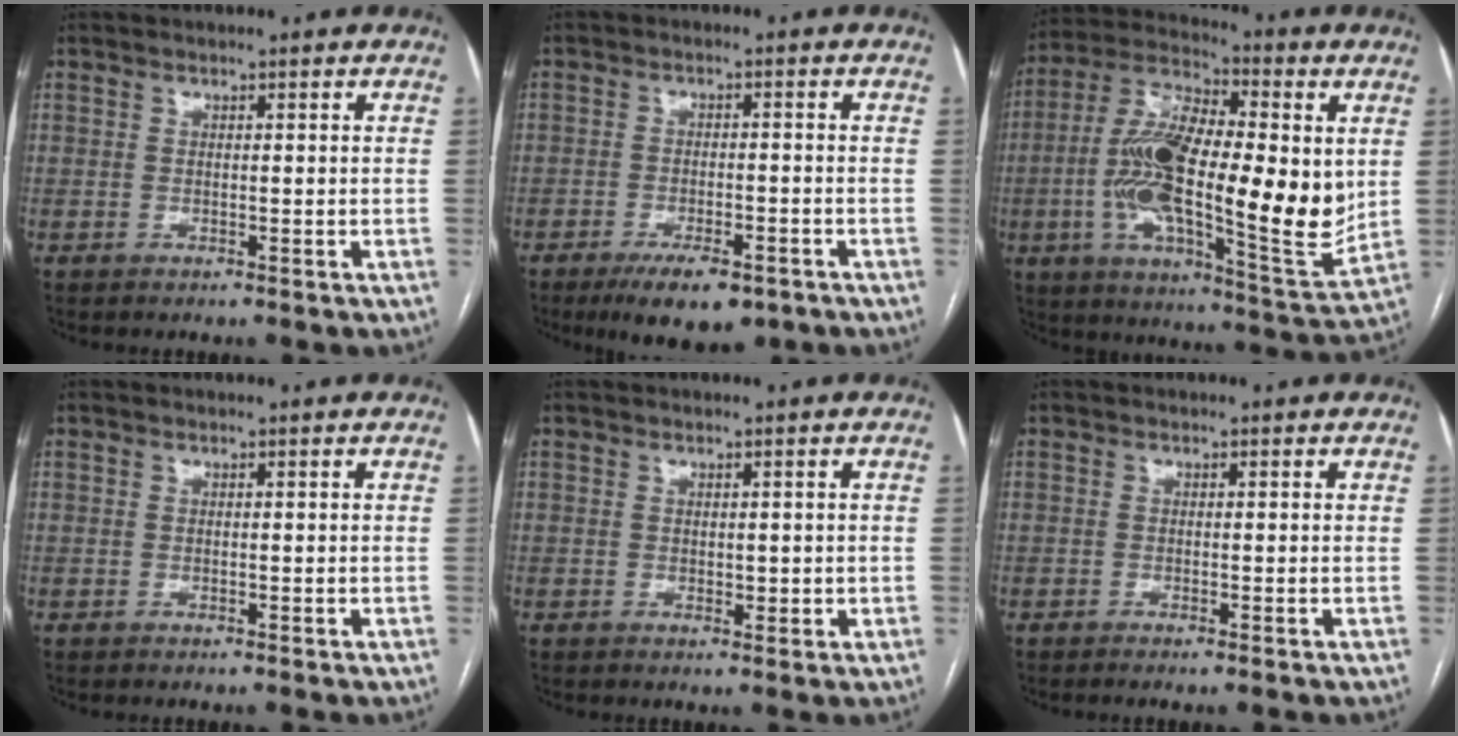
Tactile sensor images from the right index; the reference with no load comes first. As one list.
[{"total": 8.3, "force": [-5.6, 3.0, 5.4], "torque": [-0.080, -0.008, -0.086]}, {"total": 24.6, "force": [0.6, 6.9, 23.6], "torque": [-0.433, -0.004, 0.005]}, {"total": 0.0}, {"total": 1.7, "force": [0.2, 1.2, 1.2], "torque": [-0.013, 0.003, 0.008]}, {"total": 0.8, "force": [-0.5, -0.2, 0.6], "torque": [-0.013, -0.001, -0.009]}]